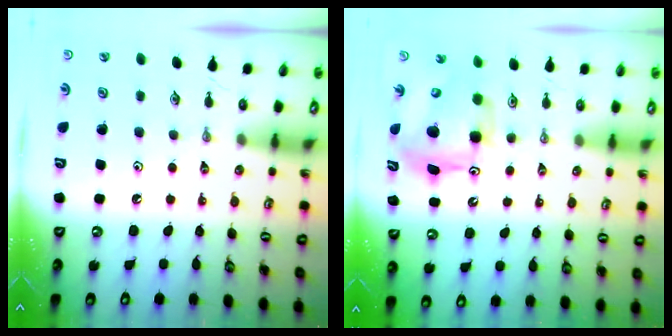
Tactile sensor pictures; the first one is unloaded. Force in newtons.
{"total": 8.4, "press": 8.3, "slide": 0.2}